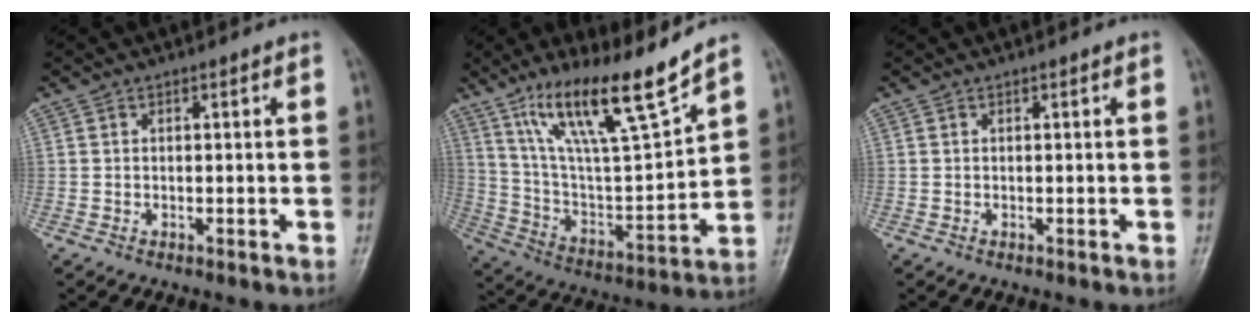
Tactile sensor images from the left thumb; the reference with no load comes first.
{"total": 18.3, "force": [12.9, 2.6, 12.7], "torque": [-0.202, -0.065, 0.240]}
{"total": 0.0}